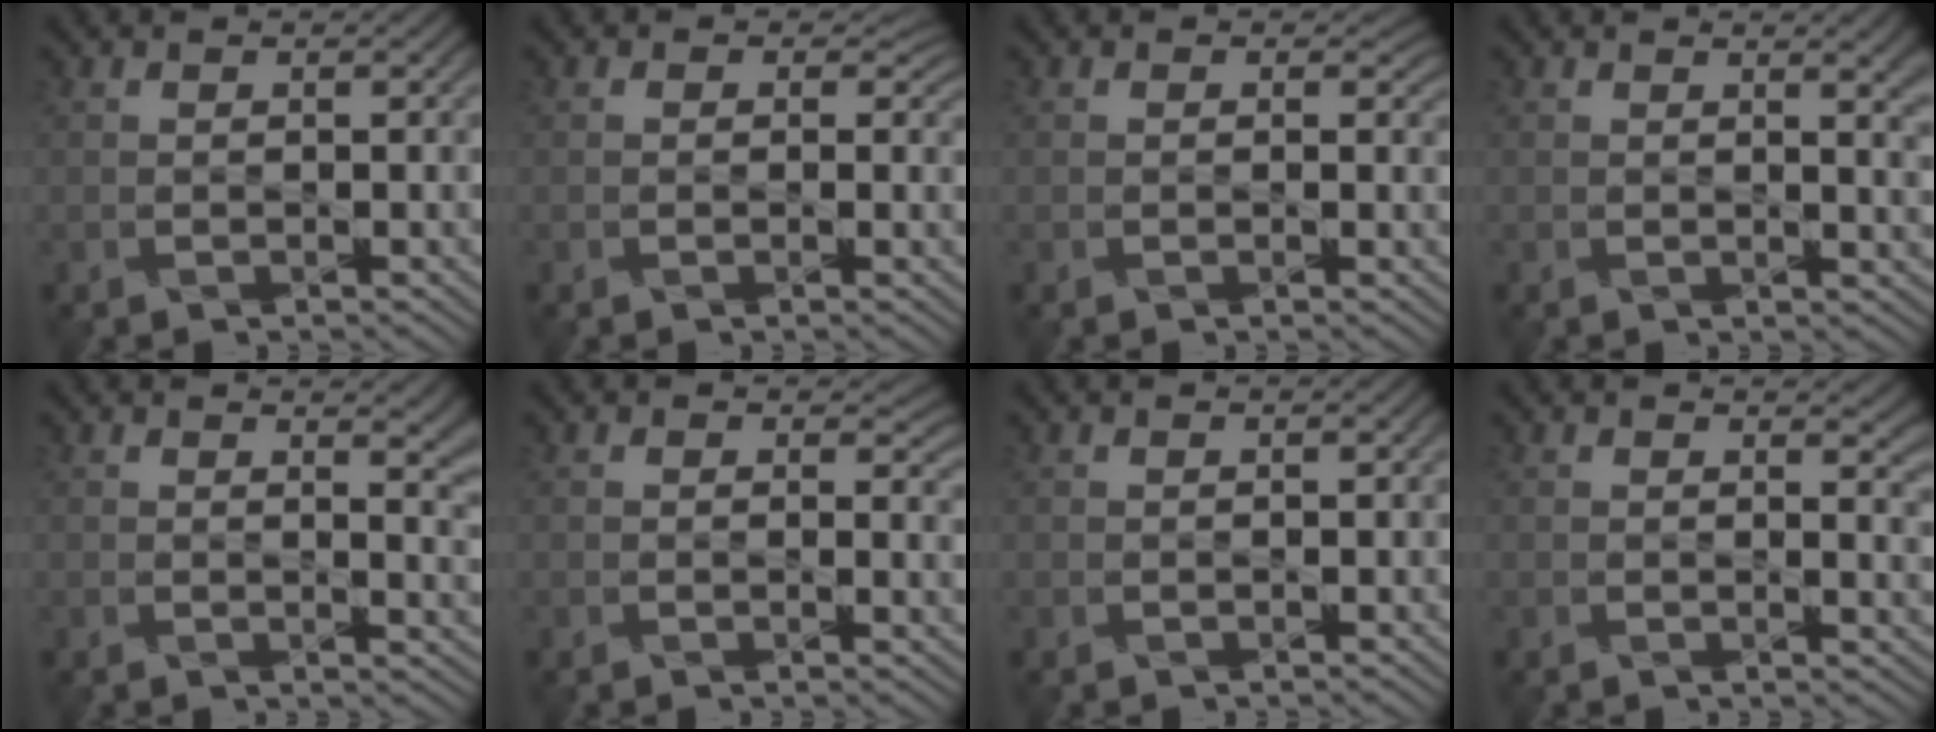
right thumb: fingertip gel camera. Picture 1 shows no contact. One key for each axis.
{"total": 1.9, "fx": 0.5, "fy": 1.6, "fz": 0.9, "tx": -0.022, "ty": -0.010, "tz": -0.002}
{"total": 1.2, "fx": 0.3, "fy": 0.9, "fz": 0.7, "tx": -0.014, "ty": -0.008, "tz": 0.001}
{"total": 3.9, "fx": 1.4, "fy": 1.2, "fz": 3.5, "tx": -0.044, "ty": 0.000, "tz": 0.023}
{"total": 4.9, "fx": 2.3, "fy": 1.8, "fz": 3.9, "tx": -0.041, "ty": -0.003, "tz": 0.039}
{"total": 2.6, "fx": 1.0, "fy": 1.5, "fz": 1.9, "tx": -0.025, "ty": -0.008, "tz": 0.012}
{"total": 0.0}
{"total": 3.0, "fx": 1.5, "fy": 1.0, "fz": 2.4, "tx": -0.032, "ty": -0.008, "tz": 0.025}